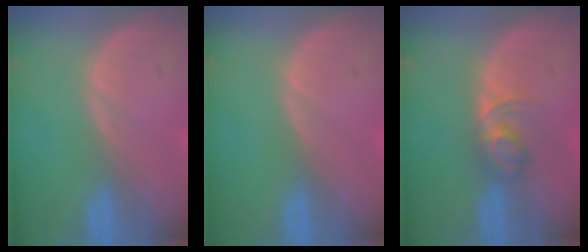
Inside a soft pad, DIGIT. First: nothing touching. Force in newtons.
{"total": 0.0}
{"total": 3.9, "press": 3.8, "slide": 0.5}